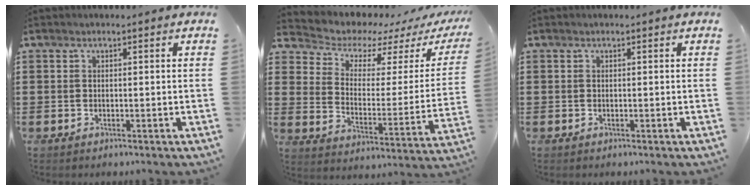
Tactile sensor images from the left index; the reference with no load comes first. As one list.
[{"total": 5.1, "force": [4.6, 2.2, 0.7], "torque": [-0.042, -0.039, 0.074]}, {"total": 0.0}]